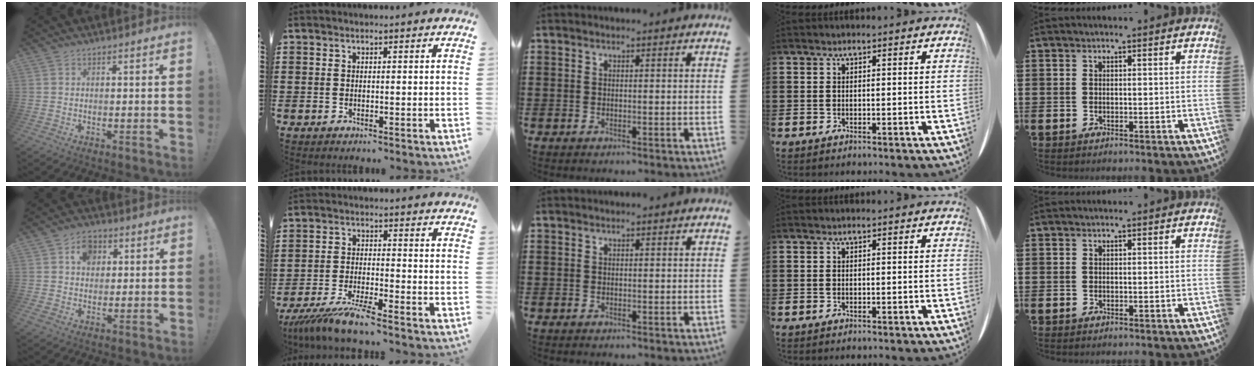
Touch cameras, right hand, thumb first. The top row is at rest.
{"thumb": {"total": 8.3, "force": [2.7, 6.7, 4.1], "torque": [-0.053, -0.003, 0.051]}, "index": {"total": 6.4, "force": [-5.4, -0.5, 3.3], "torque": [-0.077, -0.021, -0.104]}}